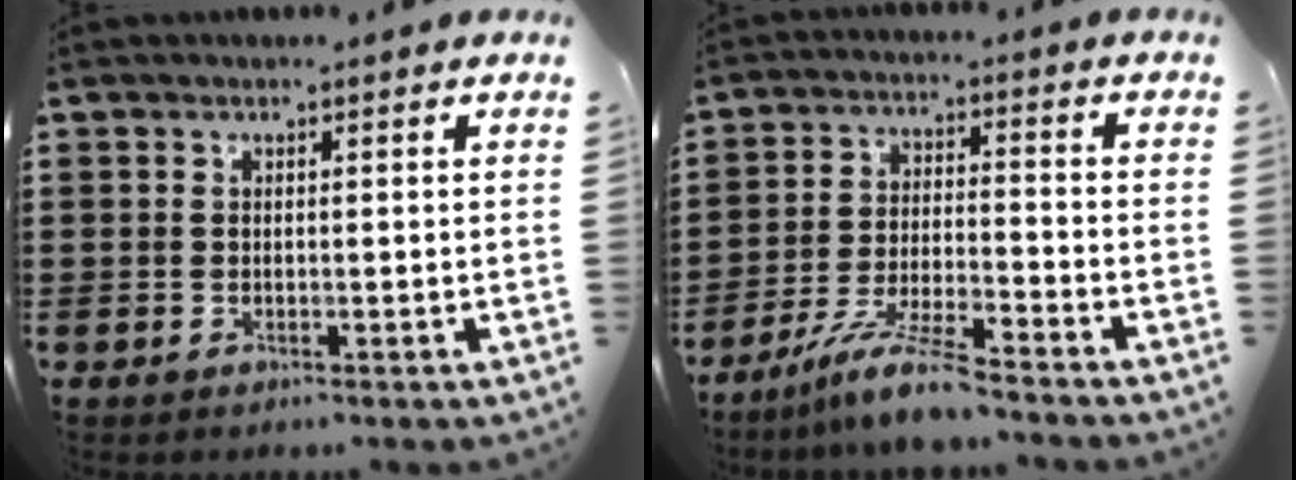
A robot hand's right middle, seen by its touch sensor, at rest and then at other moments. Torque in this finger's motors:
{"motor_torque": [1.46, -0.68, 0.30, 0.11]}